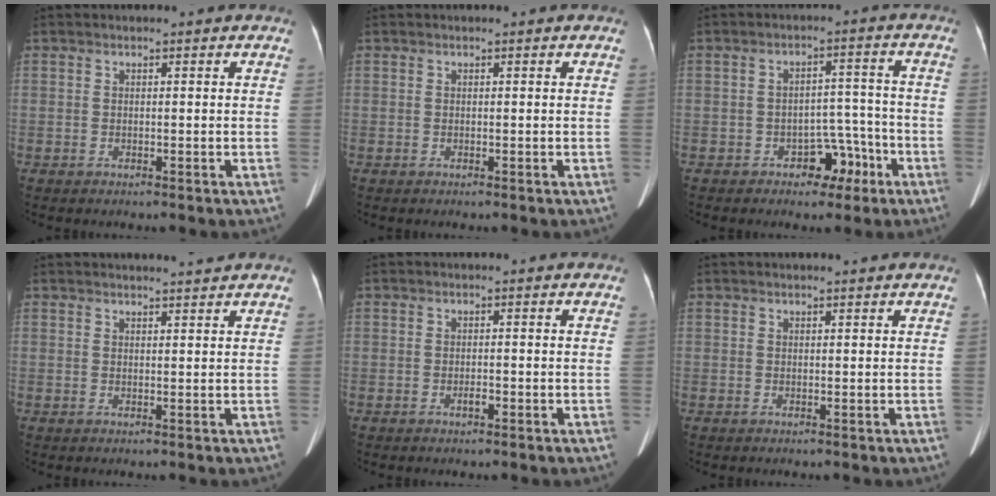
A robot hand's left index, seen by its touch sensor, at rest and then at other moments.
{"total": 0.0}
{"total": 5.5, "force": [-3.3, 3.3, 2.9], "torque": [-0.034, 0.024, -0.046]}
{"total": 2.9, "force": [2.8, -0.6, 0.7], "torque": [-0.009, 0.004, 0.038]}
{"total": 1.0, "force": [-0.6, 0.3, 0.7], "torque": [-0.016, 0.000, -0.008]}
{"total": 1.0, "force": [1.0, -0.1, 0.4], "torque": [-0.009, 0.006, 0.015]}